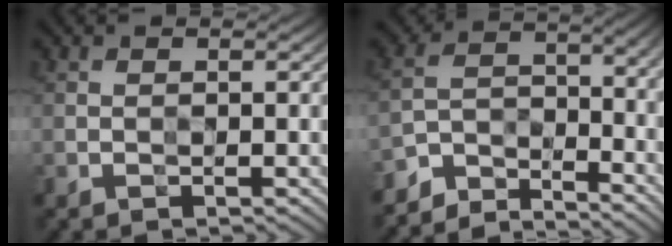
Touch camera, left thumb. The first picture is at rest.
{"total": 6.8, "force": [-6.2, 2.0, 1.9], "torque": [-0.039, -0.006, -0.128]}